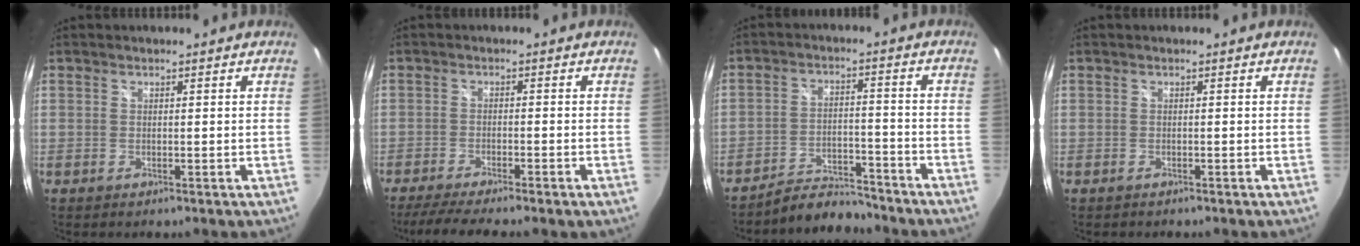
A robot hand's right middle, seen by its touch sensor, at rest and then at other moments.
{"total": 8.0, "force": [-6.7, -0.3, 4.4], "torque": [-0.094, -0.018, -0.108]}
{"total": 7.5, "force": [-7.3, 1.1, 0.8], "torque": [-0.030, 0.013, -0.119]}
{"total": 0.6, "force": [-0.5, 0.3, 0.1], "torque": [-0.004, -0.002, -0.009]}